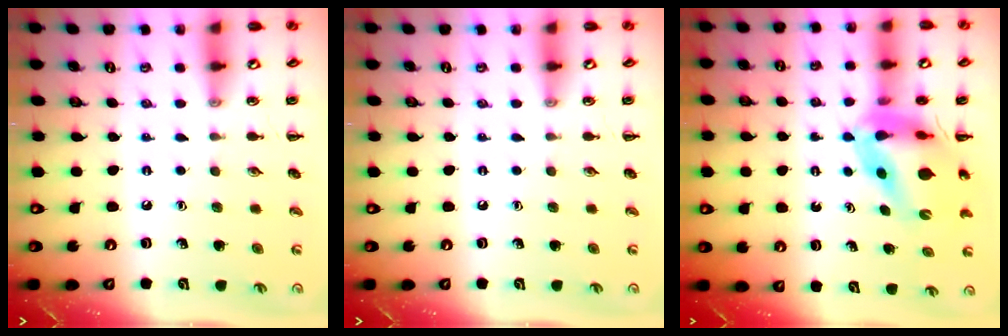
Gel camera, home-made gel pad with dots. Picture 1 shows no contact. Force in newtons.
{"total": 0.0}
{"total": 11.1, "press": 10.6, "slide": 3.4}